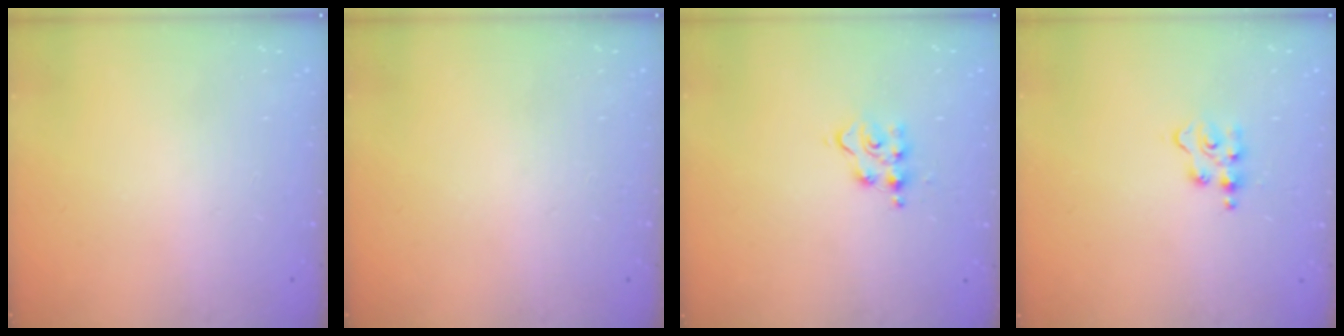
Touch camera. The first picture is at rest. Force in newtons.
{"total": 0.0}
{"total": 5.4, "press": 5.4, "slide": 0.6}
{"total": 3.5, "press": 3.5, "slide": 0.5}